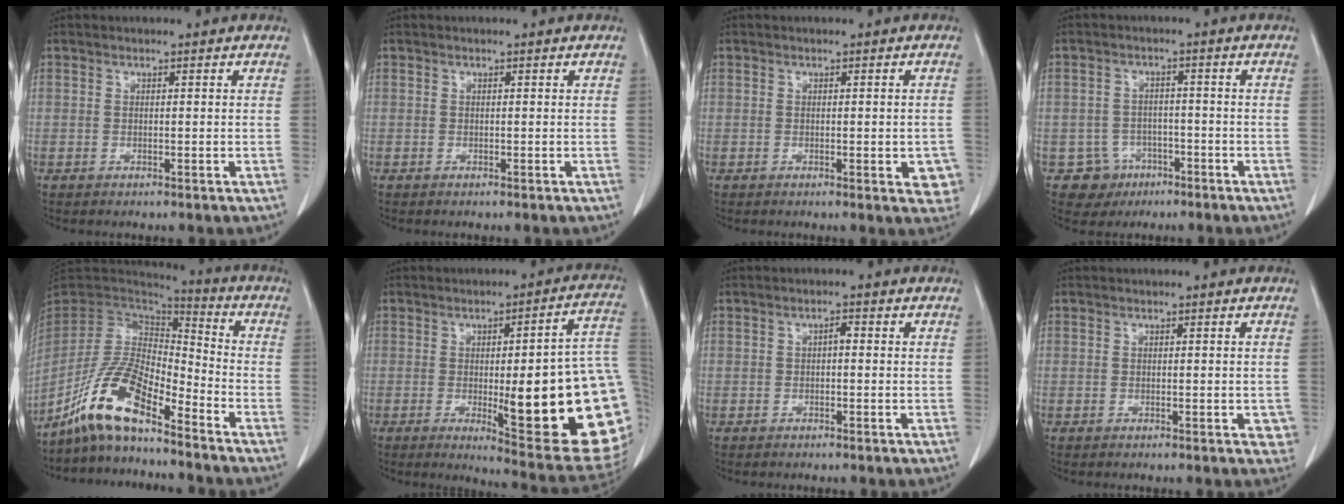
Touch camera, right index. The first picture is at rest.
{"total": 0.0}
{"total": 4.3, "force": [-1.2, 1.6, 3.8], "torque": [-0.022, 0.000, -0.012]}
{"total": 5.2, "force": [-2.4, 4.6, -0.1], "torque": [0.006, 0.014, -0.030]}
{"total": 12.7, "force": [-9.1, 3.0, 8.2], "torque": [-0.171, 0.010, -0.171]}
{"total": 24.7, "force": [-2.7, 3.1, 24.4], "torque": [-0.223, -0.007, -0.033]}
{"total": 1.1, "force": [-0.1, 0.4, 1.0], "torque": [-0.015, 0.004, -0.002]}
{"total": 2.3, "force": [-0.4, 1.2, 2.0], "torque": [-0.011, 0.004, 0.000]}